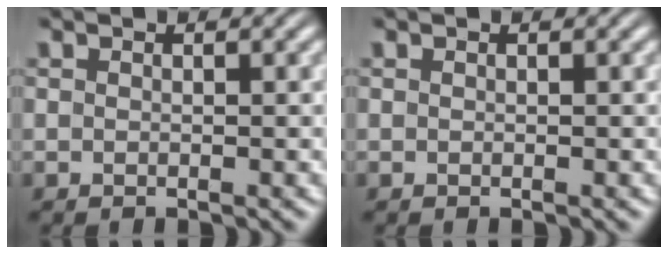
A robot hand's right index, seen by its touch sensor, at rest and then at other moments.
{"total": 0.0}